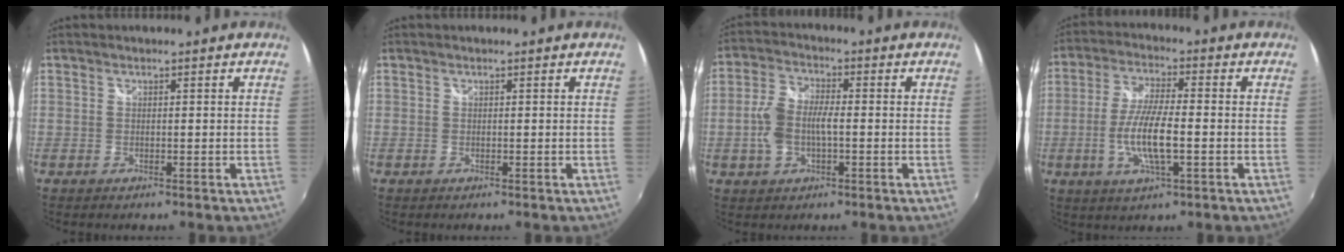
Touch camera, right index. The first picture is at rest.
{"total": 0.0}
{"total": 7.7, "force": [-1.2, 4.2, 6.4], "torque": [-0.137, 0.010, -0.021]}
{"total": 10.0, "force": [-2.3, 2.3, 9.5], "torque": [-0.190, -0.004, -0.045]}